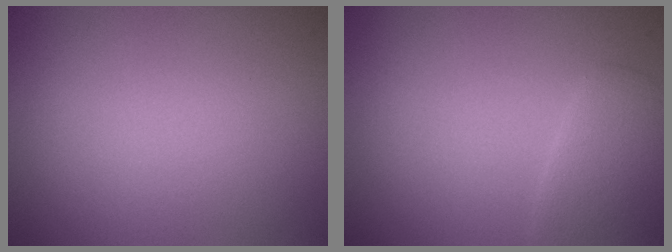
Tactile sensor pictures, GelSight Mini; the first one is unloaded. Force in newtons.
{"total": 2.6, "press": 2.6, "slide": 0.2}